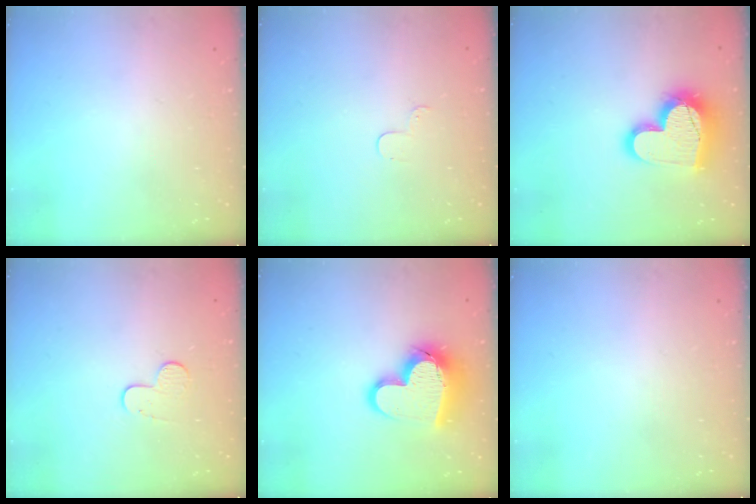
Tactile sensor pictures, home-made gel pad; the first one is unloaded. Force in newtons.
{"total": 2.9, "press": 2.9, "slide": 0.3}
{"total": 19.3, "press": 19.2, "slide": 1.4}
{"total": 6.4, "press": 6.4, "slide": 0.5}
{"total": 17.0, "press": 16.9, "slide": 1.7}
{"total": 0.0}